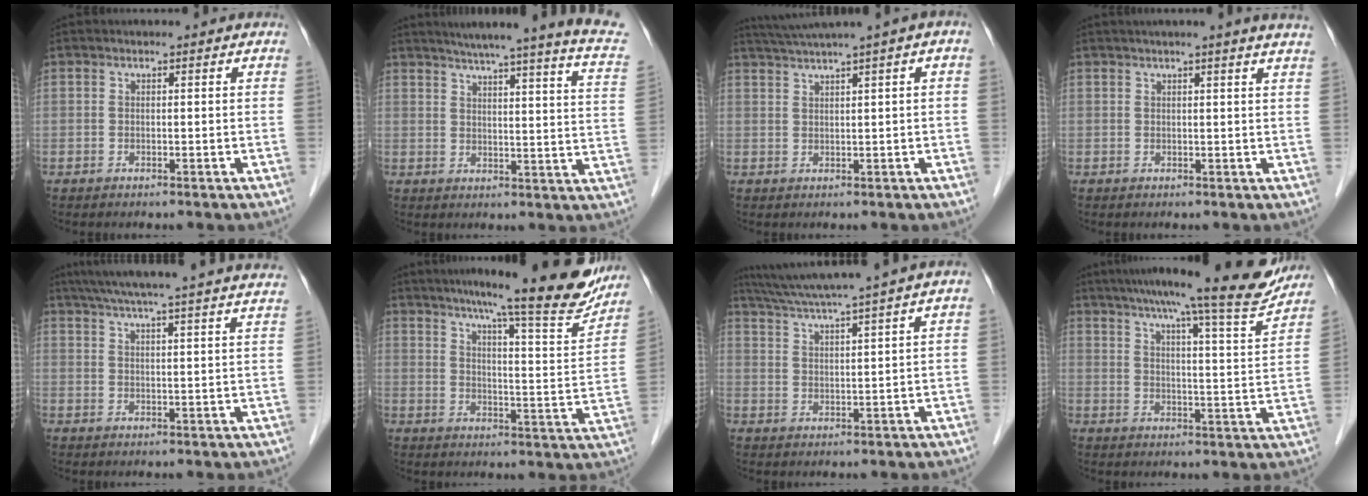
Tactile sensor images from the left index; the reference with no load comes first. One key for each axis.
{"total": 20.2, "fx": 16.9, "fy": -0.6, "fz": 11.1, "tx": -0.157, "ty": -0.036, "tz": 0.197}
{"total": 5.6, "fx": 3.2, "fy": -0.7, "fz": 4.5, "tx": -0.084, "ty": 0.025, "tz": 0.060}
{"total": 5.2, "fx": 4.1, "fy": -1.1, "fz": 2.9, "tx": -0.035, "ty": 0.012, "tz": 0.046}
{"total": 25.0, "fx": 22.2, "fy": -0.4, "fz": 11.5, "tx": -0.188, "ty": -0.003, "tz": 0.283}
{"total": 19.2, "fx": 16.5, "fy": 1.4, "fz": 9.9, "tx": -0.134, "ty": -0.036, "tz": 0.210}
{"total": 11.7, "fx": 9.9, "fy": -2.2, "fz": 5.9, "tx": -0.104, "ty": 0.007, "tz": 0.154}
{"total": 16.3, "fx": 14.2, "fy": 0.3, "fz": 8.1, "tx": -0.115, "ty": -0.016, "tz": 0.186}